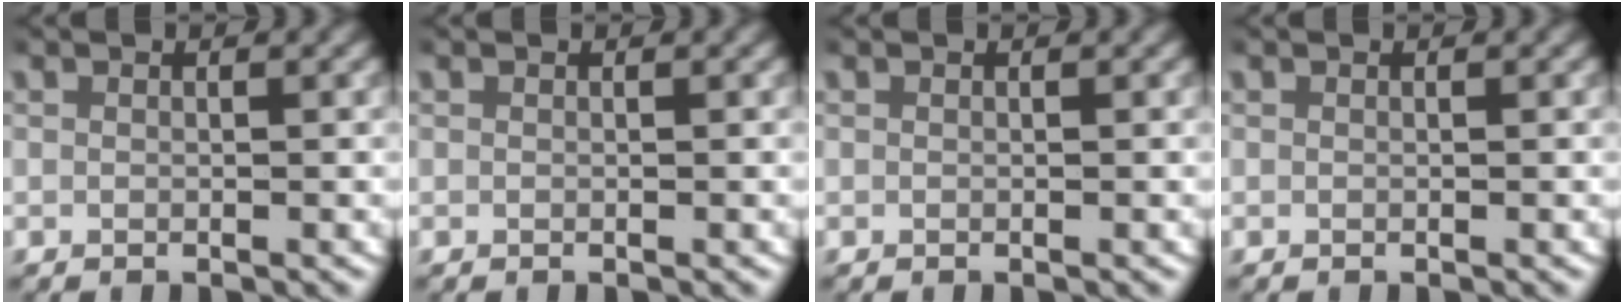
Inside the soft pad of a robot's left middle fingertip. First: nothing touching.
{"total": 0.0}
{"total": 0.0}
{"total": 0.0}